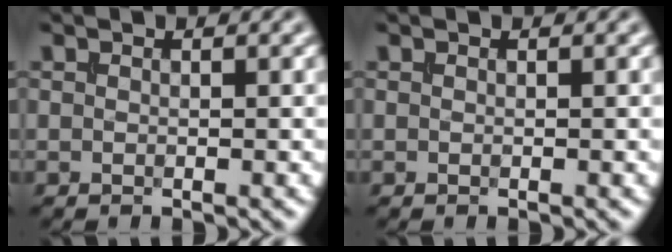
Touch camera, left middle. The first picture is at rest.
{"total": 0.0}